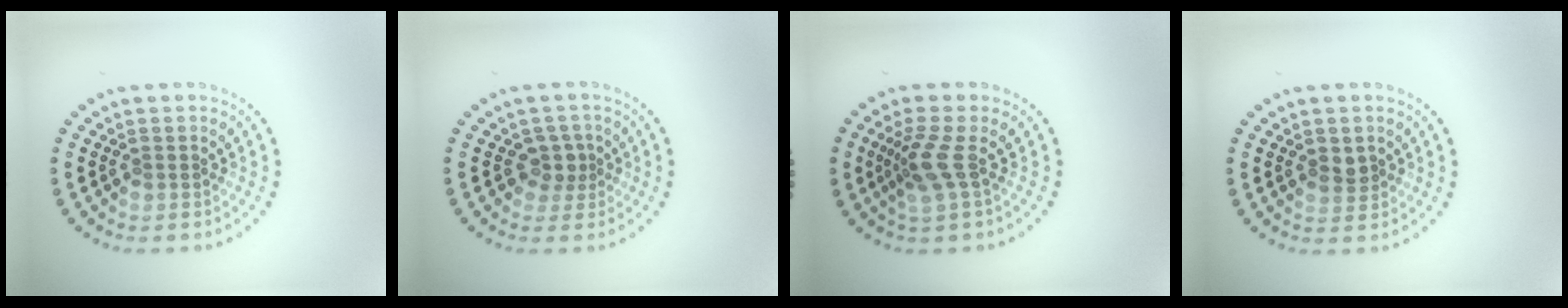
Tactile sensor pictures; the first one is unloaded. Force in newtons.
{"total": 1.8, "press": 1.5, "slide": 1.1}
{"total": 2.5, "press": 1.9, "slide": 1.7}
{"total": 1.5, "press": 1.4, "slide": 0.3}